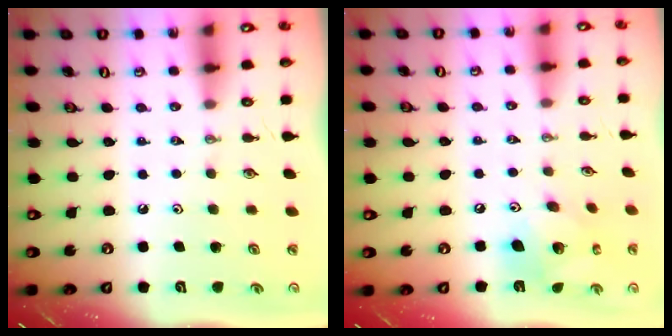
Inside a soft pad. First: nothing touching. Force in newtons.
{"total": 12.5, "press": 12.5, "slide": 1.2}